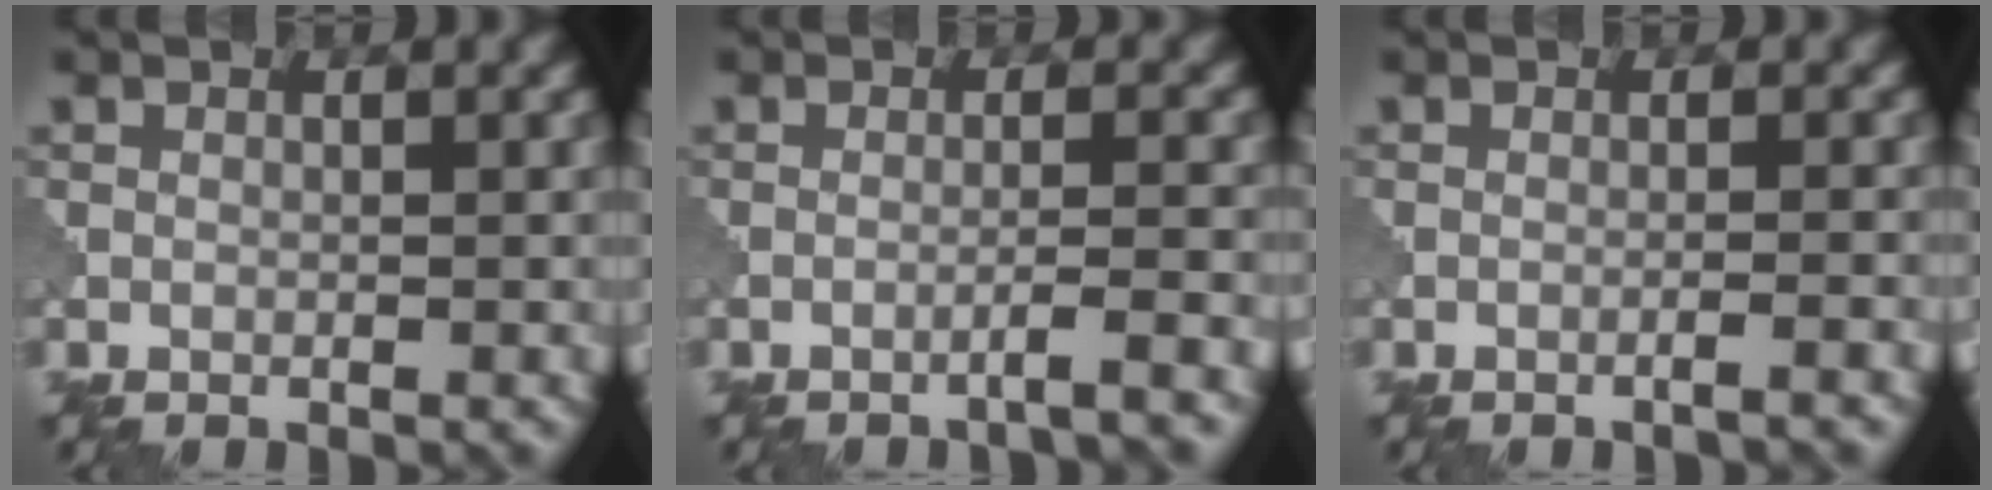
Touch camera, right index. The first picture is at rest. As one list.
[{"total": 2.2, "force": [-1.3, 0.0, 1.8], "torque": [-0.015, 0.012, -0.038]}, {"total": 1.5, "force": [-0.9, 0.1, 1.2], "torque": [-0.011, 0.004, -0.031]}]